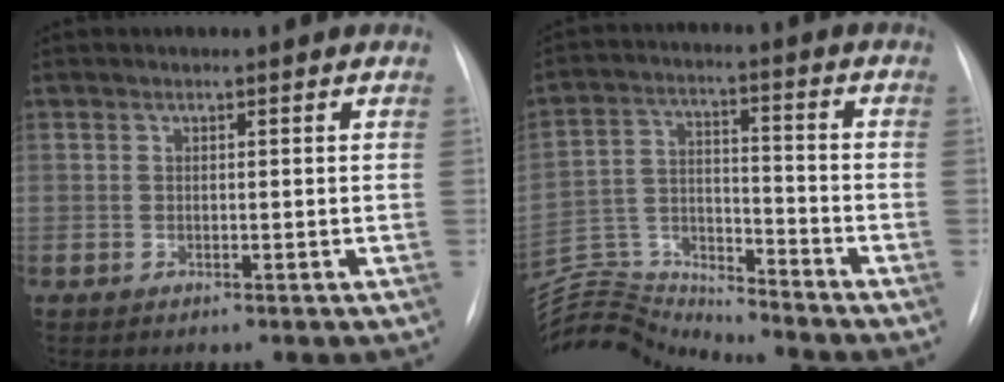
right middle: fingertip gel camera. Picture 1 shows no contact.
{"total": 13.6, "force": [-13.6, -0.5, -0.4], "torque": [-0.003, 0.033, -0.251]}